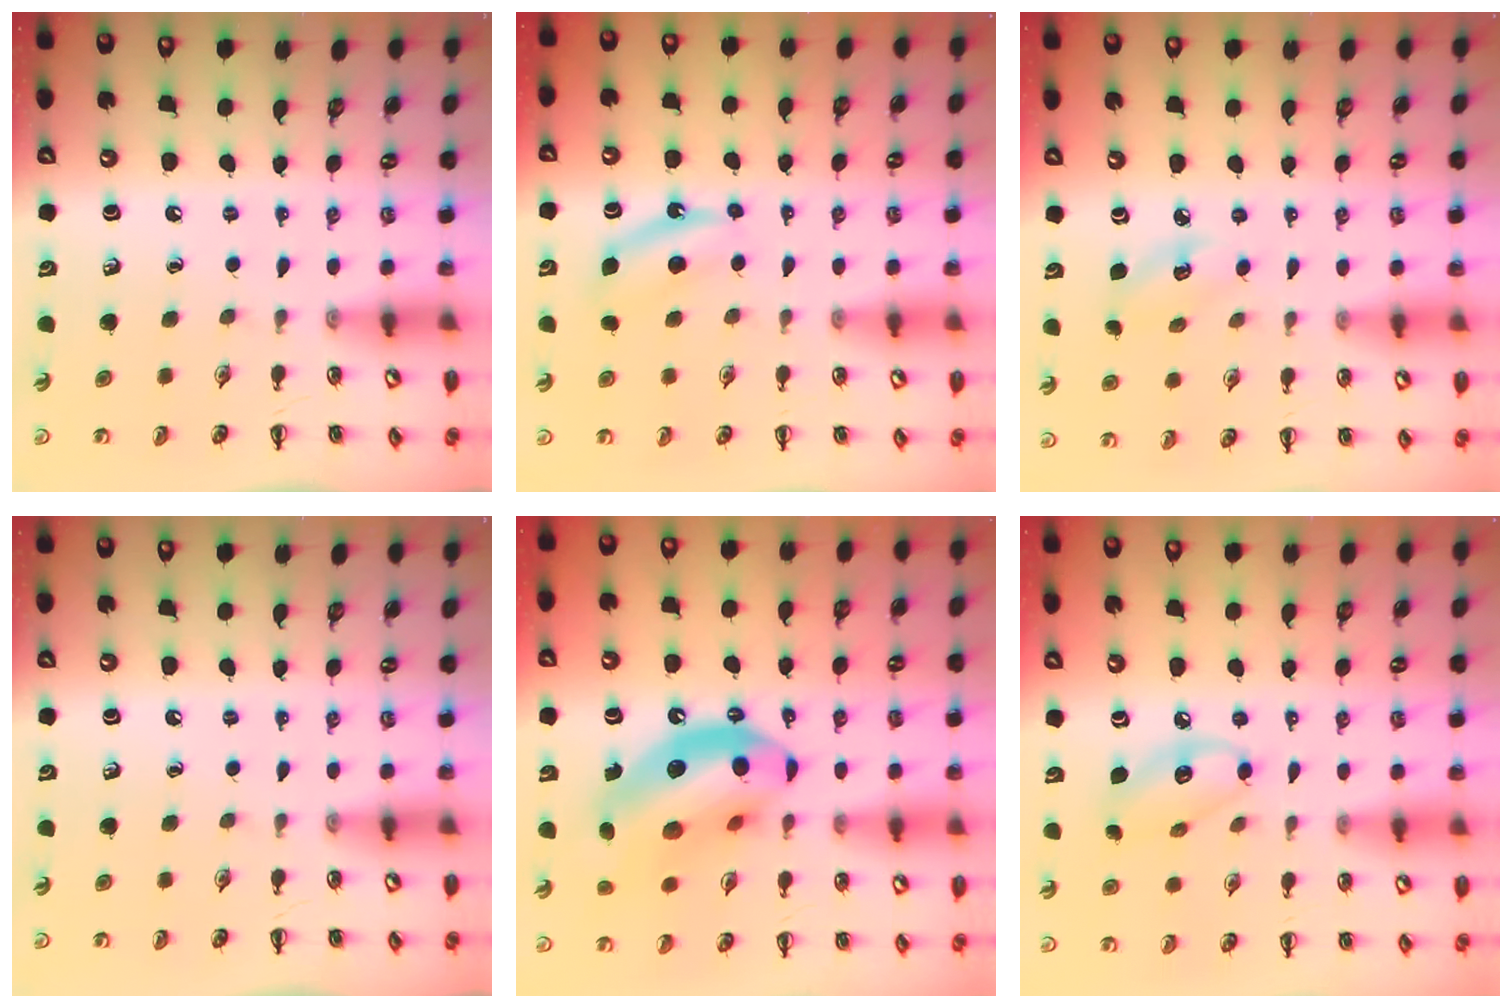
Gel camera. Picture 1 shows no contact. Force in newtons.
{"total": 5.9, "press": 5.7, "slide": 1.6}
{"total": 4.1, "press": 3.9, "slide": 1.2}
{"total": 0.0}
{"total": 18.0, "press": 17.5, "slide": 4.5}
{"total": 8.8, "press": 8.6, "slide": 1.7}